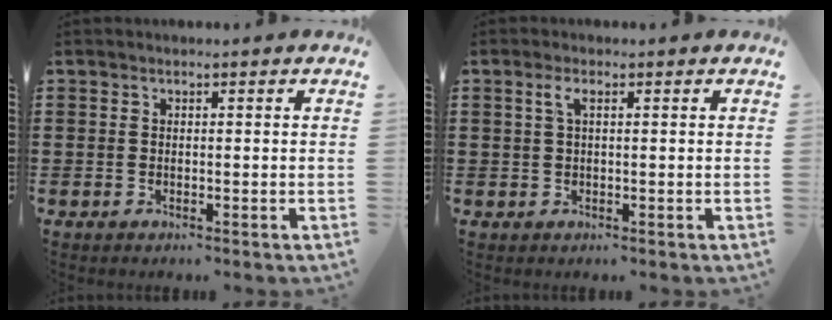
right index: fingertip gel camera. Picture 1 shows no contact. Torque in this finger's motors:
{"motor_torque": [0.30, -0.24, 0.09, 0.06]}